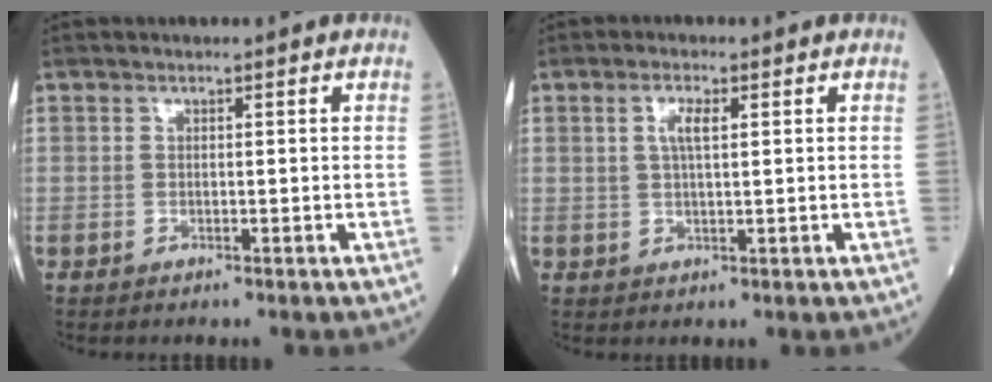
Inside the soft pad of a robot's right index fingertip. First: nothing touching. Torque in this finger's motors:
{"motor_torque": [0.02, 0.01, 0.04, 0.02]}